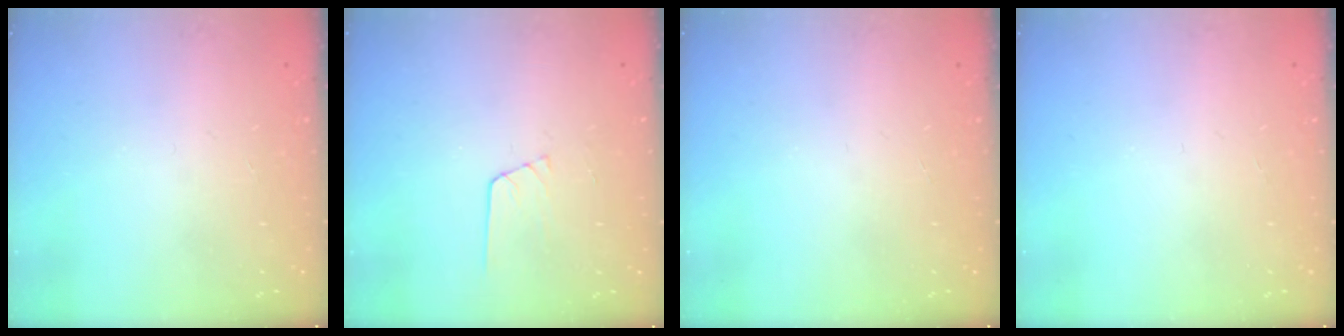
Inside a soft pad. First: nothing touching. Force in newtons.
{"total": 3.6, "press": 3.6, "slide": 0.3}
{"total": 0.0}
{"total": 0.0}